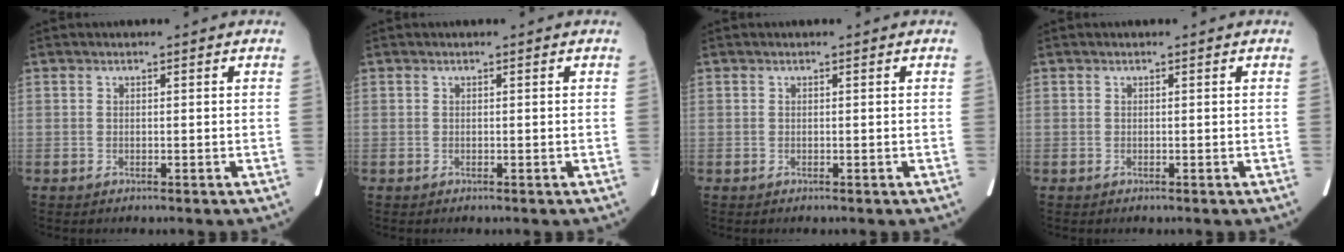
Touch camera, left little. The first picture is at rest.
{"total": 0.0}
{"total": 0.0}
{"total": 0.0}